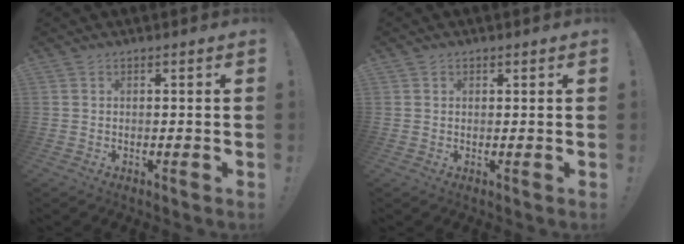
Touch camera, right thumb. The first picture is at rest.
{"total": 0.8, "force": [0.4, 0.7, 0.0], "torque": [0.005, -0.001, 0.006]}